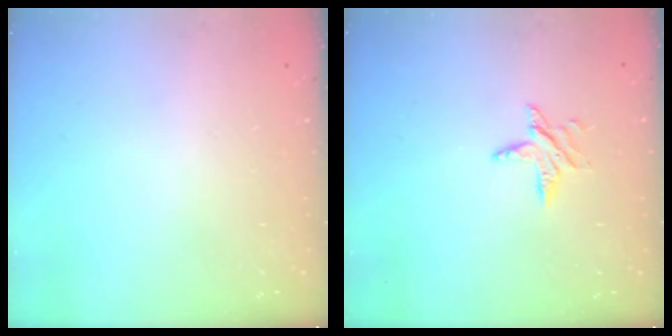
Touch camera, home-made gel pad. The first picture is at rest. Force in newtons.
{"total": 6.2, "press": 6.2, "slide": 0.3}